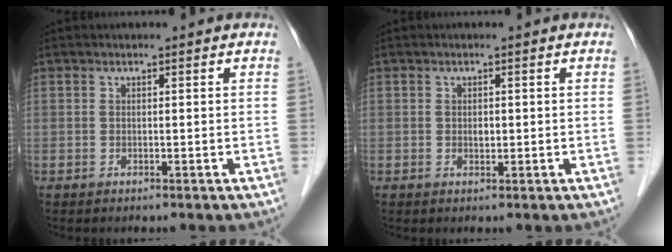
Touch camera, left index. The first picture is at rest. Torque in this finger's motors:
{"motor_torque": [0.00, -0.13, -0.01, 0.00]}